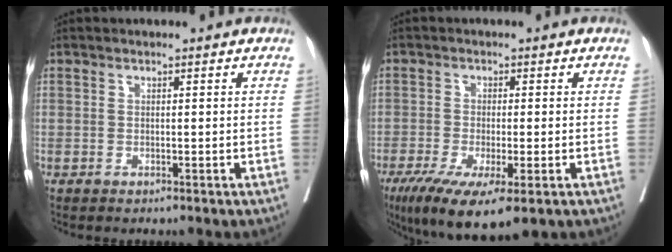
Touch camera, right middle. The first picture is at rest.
{"total": 11.5, "force": [-6.9, 2.6, 8.9], "torque": [-0.142, -0.031, -0.110]}